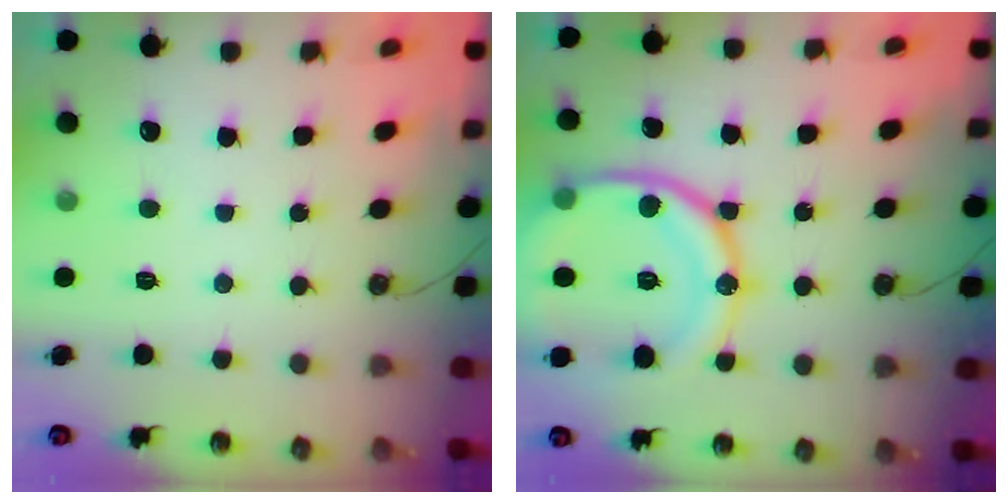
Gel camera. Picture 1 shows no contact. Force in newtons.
{"total": 21.9, "press": 21.7, "slide": 2.5}